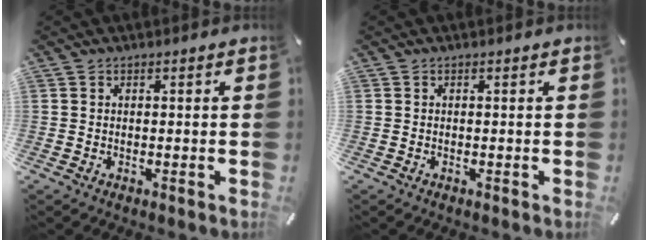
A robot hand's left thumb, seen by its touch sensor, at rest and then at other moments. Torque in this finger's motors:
{"motor_torque": [0.00, 0.00, 0.00, 0.00, 0.00]}